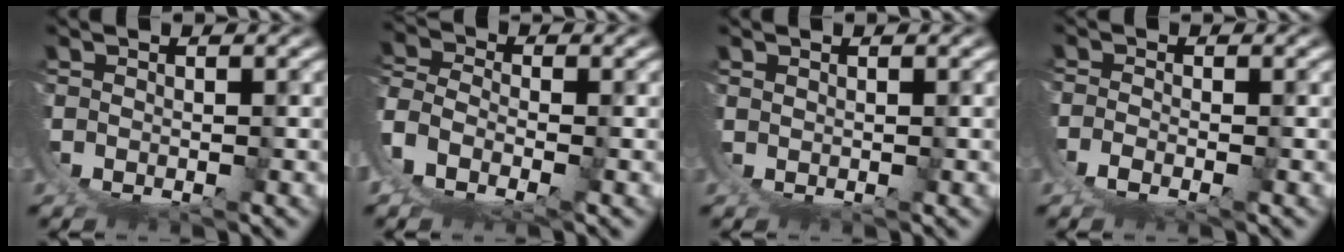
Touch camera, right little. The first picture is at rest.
{"total": 9.7, "force": [1.4, 8.5, 4.5], "torque": [-0.148, -0.029, 0.016]}
{"total": 0.9, "force": [0.6, -0.5, -0.4], "torque": [0.012, 0.003, 0.009]}
{"total": 2.5, "force": [0.1, 1.6, 1.9], "torque": [-0.054, -0.015, 0.006]}